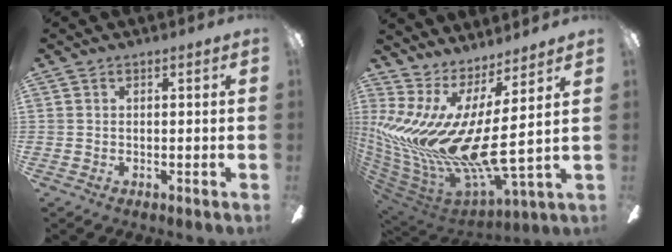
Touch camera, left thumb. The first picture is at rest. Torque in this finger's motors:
{"motor_torque": [2.36, 2.40, 2.38, -0.39, 0.27]}